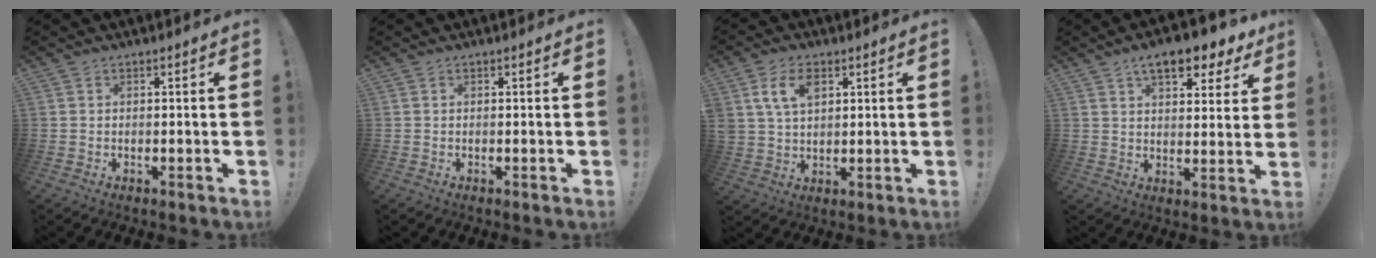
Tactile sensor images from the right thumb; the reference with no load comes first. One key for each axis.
{"total": 0.0}
{"total": 8.5, "fx": 3.6, "fy": 5.4, "fz": 5.6, "tx": -0.104, "ty": 0.000, "tz": 0.068}
{"total": 10.8, "fx": 6.9, "fy": 4.3, "fz": 7.2, "tx": -0.096, "ty": -0.039, "tz": 0.116}